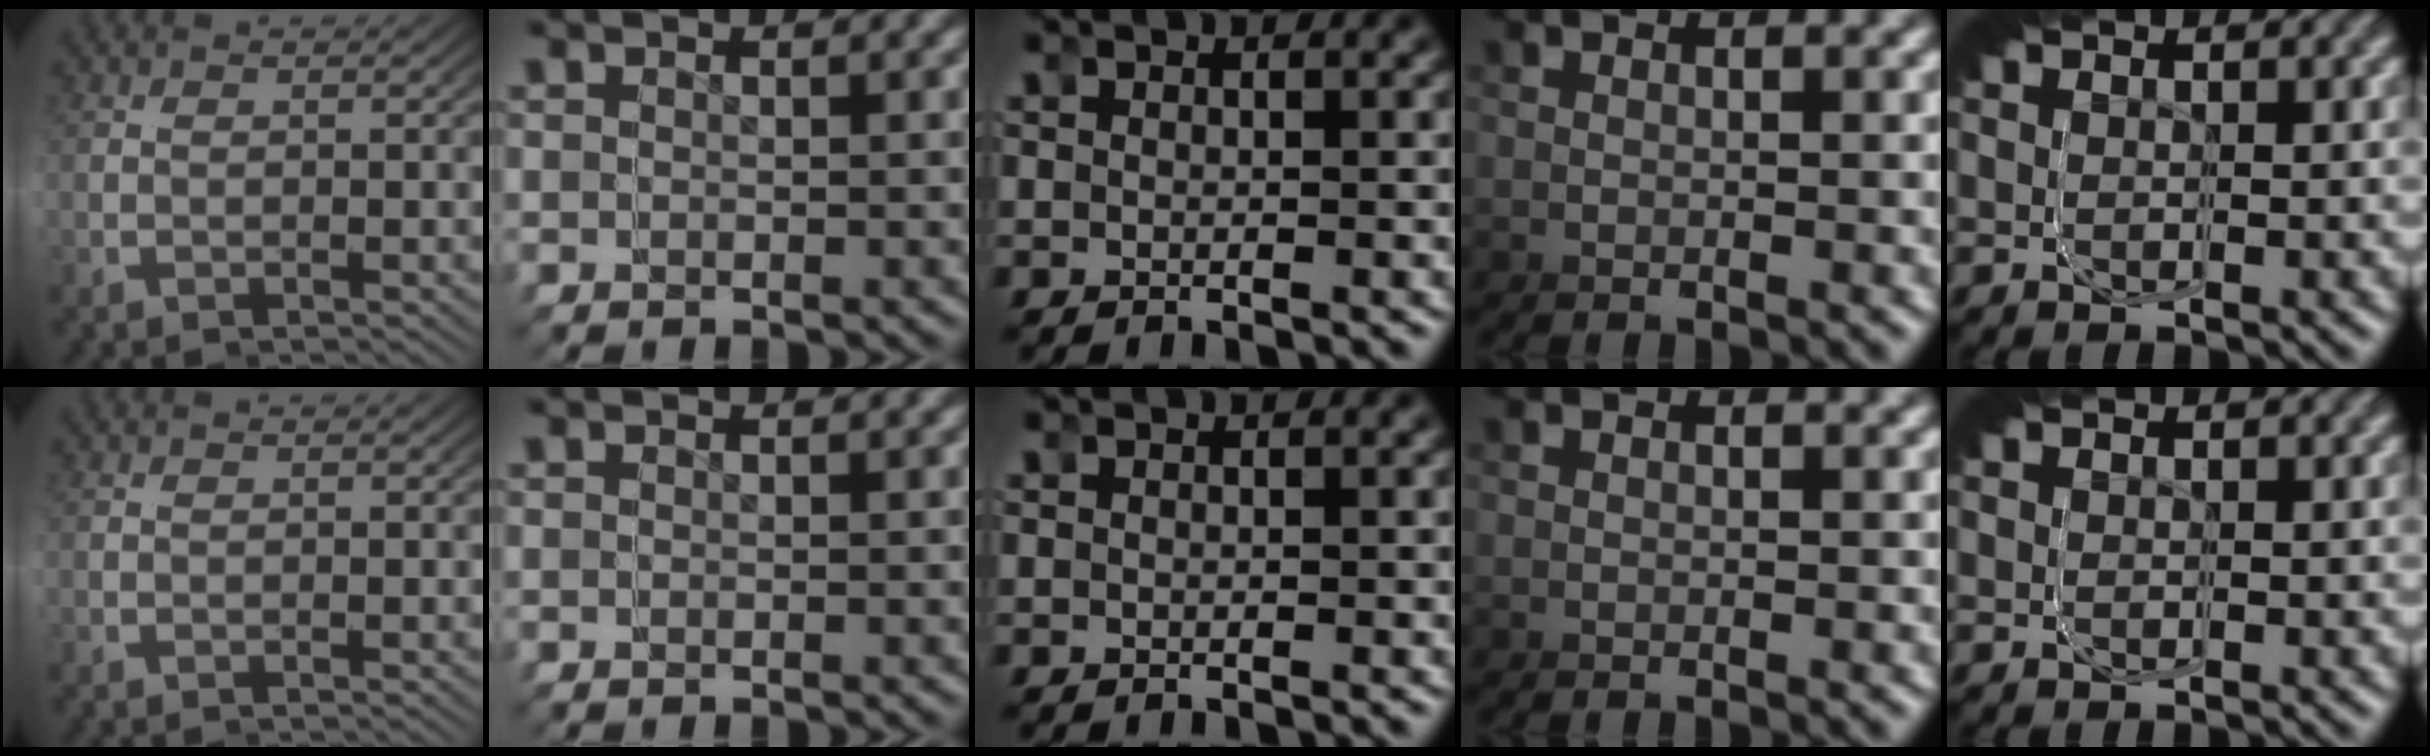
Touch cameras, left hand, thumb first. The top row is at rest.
{}